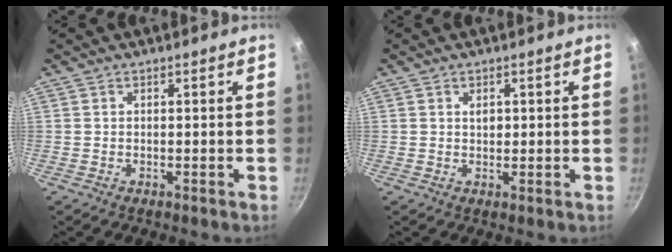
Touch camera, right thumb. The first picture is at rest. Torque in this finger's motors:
{"motor_torque": [-0.15, 0.31, -0.04, 0.14, 0.03]}